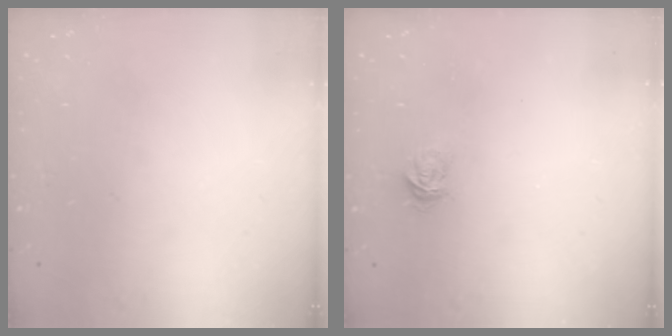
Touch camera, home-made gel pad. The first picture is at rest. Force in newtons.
{"total": 3.1, "press": 3.1, "slide": 0.3}